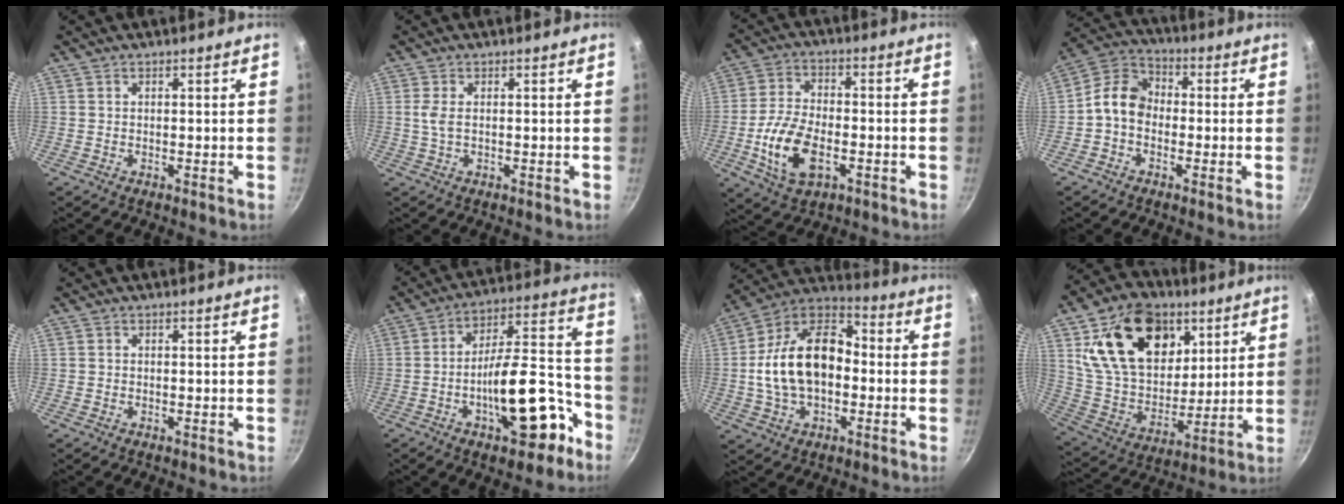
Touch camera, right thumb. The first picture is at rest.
{"total": 2.2, "force": [0.3, 1.0, 2.0], "torque": [-0.044, 0.000, 0.007]}
{"total": 12.3, "force": [-3.6, 6.8, 9.6], "torque": [-0.184, 0.019, -0.069]}
{"total": 8.1, "force": [-1.3, 6.3, 4.9], "torque": [-0.066, 0.031, -0.047]}
{"total": 0.0}
{"total": 22.7, "force": [-9.6, 9.6, 18.2], "torque": [-0.226, 0.082, -0.150]}
{"total": 18.7, "force": [-1.4, 12.1, 14.2], "torque": [-0.230, 0.047, -0.039]}
{"total": 24.6, "force": [9.9, 16.5, 15.3], "torque": [-0.228, -0.035, 0.178]}